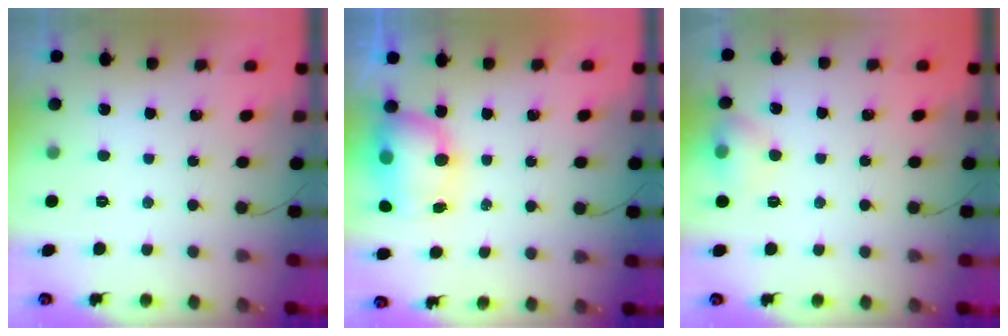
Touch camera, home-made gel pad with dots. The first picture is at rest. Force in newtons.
{"total": 8.1, "press": 8.0, "slide": 1.7}
{"total": 6.9, "press": 6.7, "slide": 1.7}